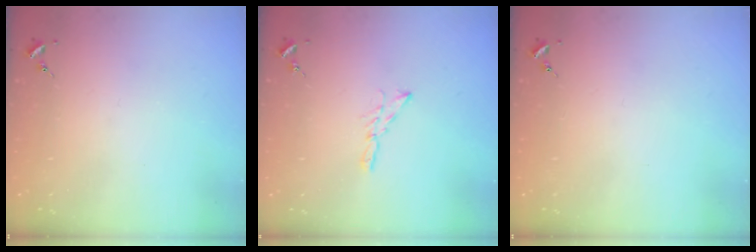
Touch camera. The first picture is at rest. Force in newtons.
{"total": 4.7, "press": 4.7, "slide": 0.1}
{"total": 0.0}